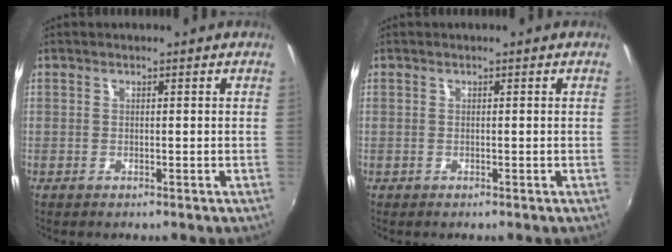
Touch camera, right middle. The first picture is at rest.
{"total": 0.0}